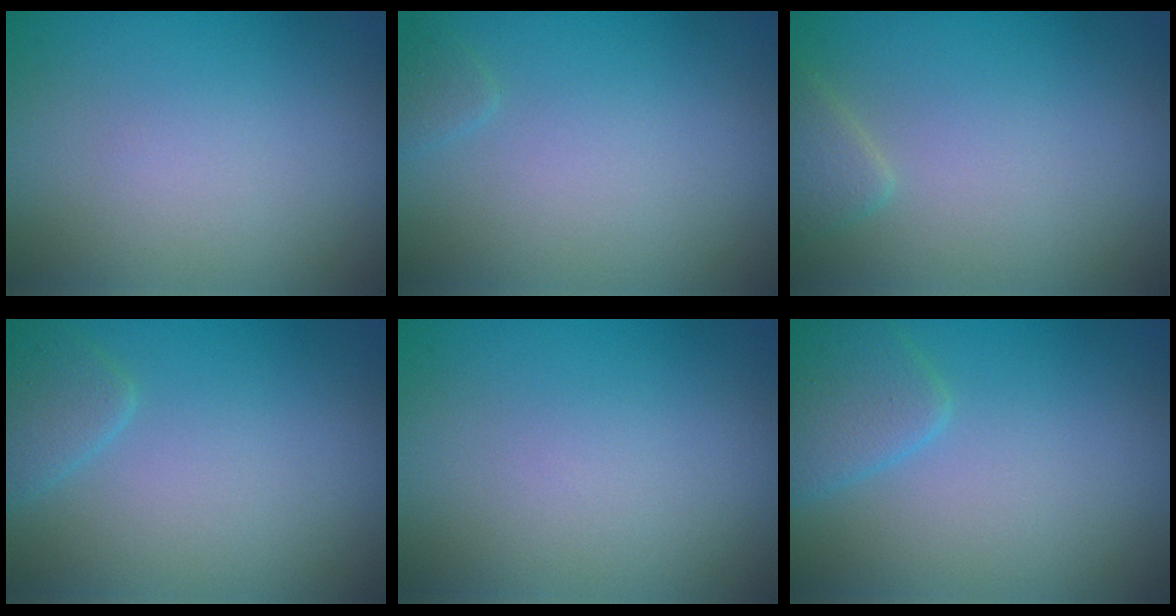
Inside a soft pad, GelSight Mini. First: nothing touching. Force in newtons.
{"total": 0.7, "press": 0.7, "slide": 0.0}
{"total": 1.4, "press": 1.4, "slide": 0.1}
{"total": 1.7, "press": 1.7, "slide": 0.2}
{"total": 0.0}
{"total": 2.6, "press": 2.6, "slide": 0.1}